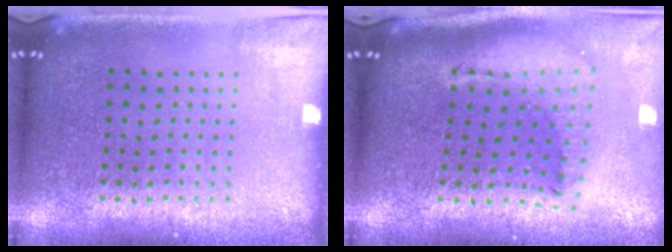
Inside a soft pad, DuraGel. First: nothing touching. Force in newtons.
{"total": 2.1, "press": 1.6, "slide": 1.3}